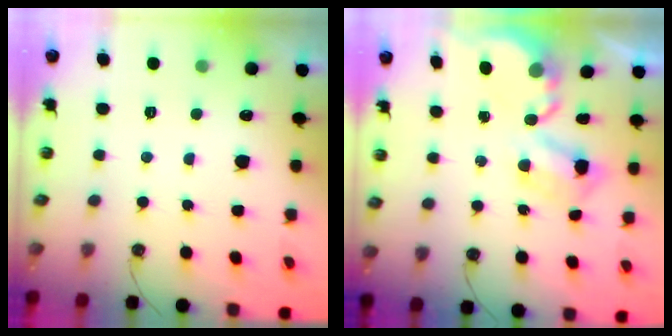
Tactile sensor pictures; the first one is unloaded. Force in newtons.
{"total": 4.6, "press": 4.5, "slide": 0.6}